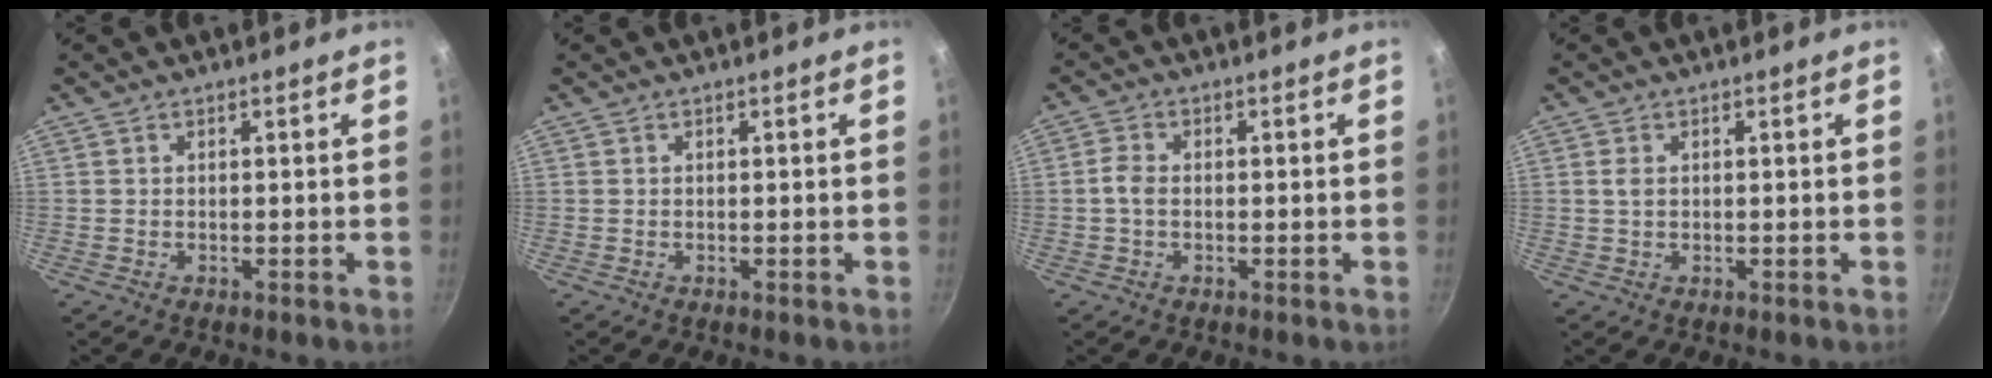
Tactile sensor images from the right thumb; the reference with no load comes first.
{"total": 0.0}
{"total": 2.8, "force": [-0.2, 1.8, 2.1], "torque": [-0.049, 0.010, -0.010]}
{"total": 1.6, "force": [0.4, 1.0, 1.2], "torque": [-0.024, 0.001, 0.007]}